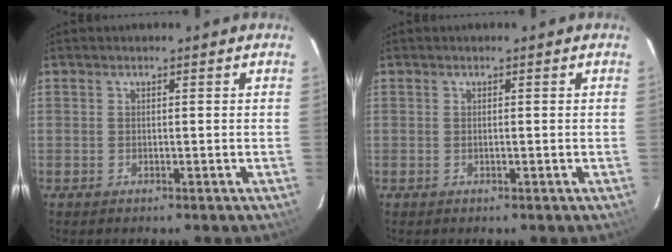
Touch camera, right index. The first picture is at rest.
{"total": 0.0}